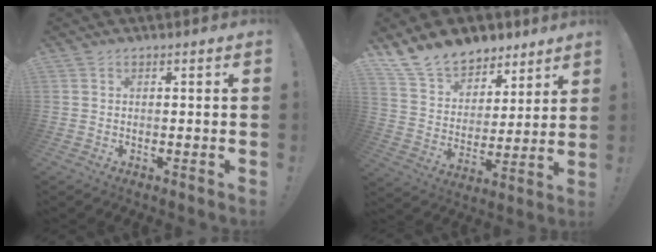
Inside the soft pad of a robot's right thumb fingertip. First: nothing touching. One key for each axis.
{"total": 14.4, "fx": 11.5, "fy": 7.9, "fz": 3.4, "tx": -0.070, "ty": -0.083, "tz": 0.218}